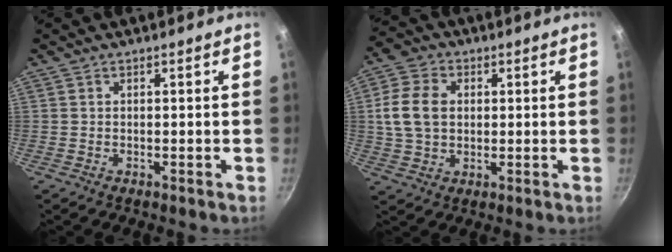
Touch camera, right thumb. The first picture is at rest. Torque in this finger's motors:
{"motor_torque": [-1.31, 1.47, 0.13, 0.04, 0.18]}